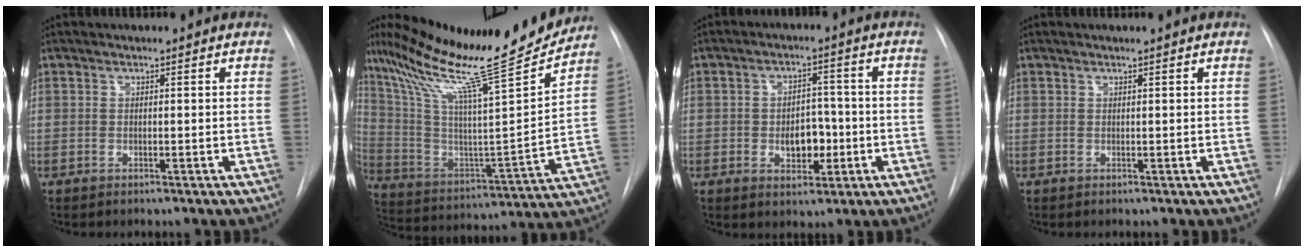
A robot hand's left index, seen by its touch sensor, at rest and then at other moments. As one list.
[{"total": 25.0, "force": [20.3, 0.7, 14.5], "torque": [-0.261, -0.034, 0.327]}, {"total": 5.8, "force": [-1.9, 3.6, 4.1], "torque": [-0.055, 0.004, -0.024]}, {"total": 0.0}]